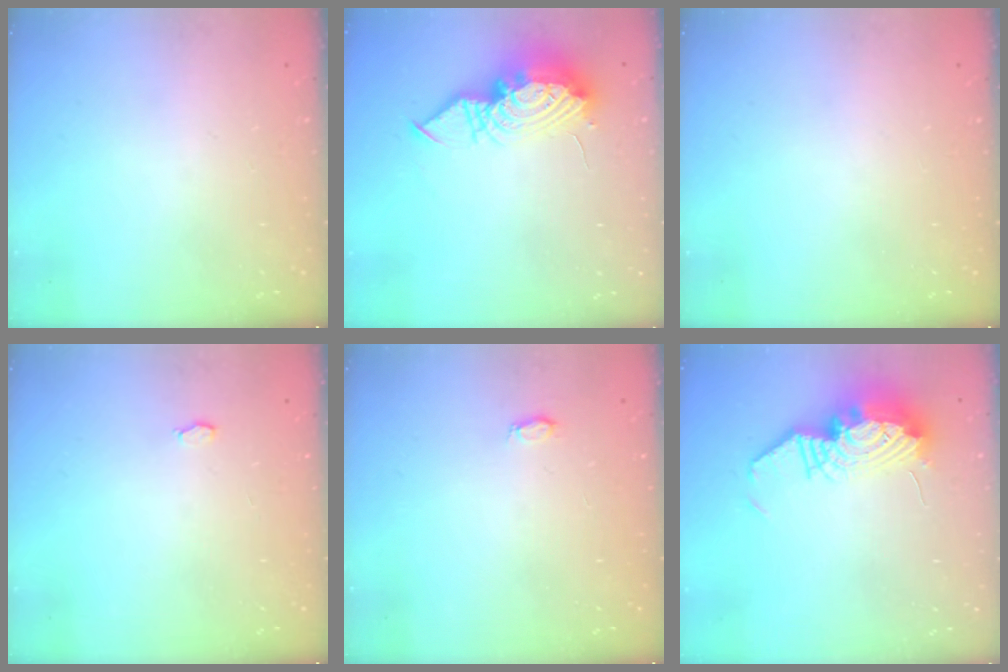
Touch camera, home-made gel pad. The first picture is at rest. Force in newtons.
{"total": 15.5, "press": 13.7, "slide": 7.3}
{"total": 0.0}
{"total": 2.8, "press": 2.8, "slide": 0.3}
{"total": 2.7, "press": 2.7, "slide": 0.3}
{"total": 15.1, "press": 15.1, "slide": 1.3}